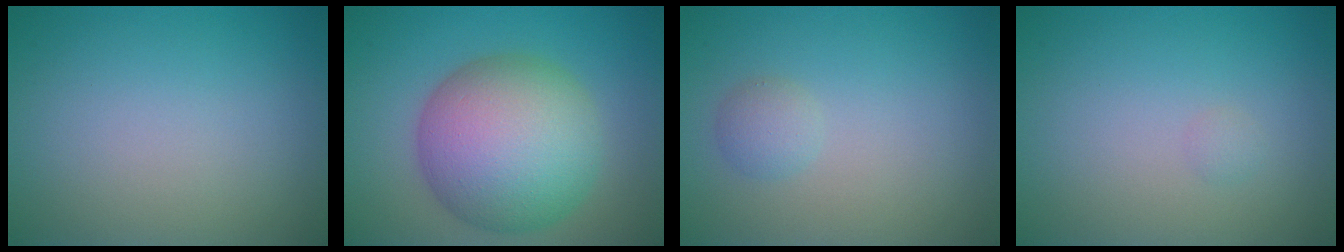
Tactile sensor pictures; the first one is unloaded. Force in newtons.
{"total": 11.5, "press": 11.5, "slide": 0.3}
{"total": 1.3, "press": 1.3, "slide": 0.2}
{"total": 0.5, "press": 0.5, "slide": 0.0}